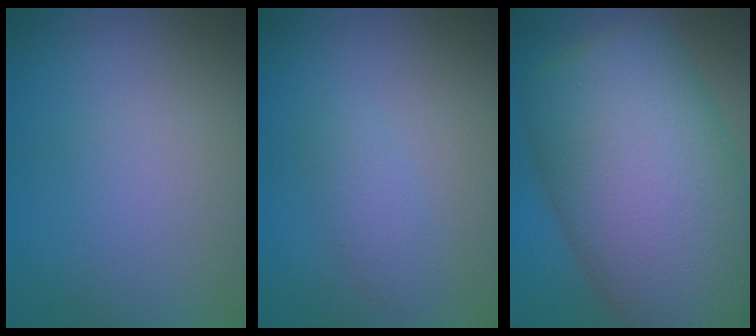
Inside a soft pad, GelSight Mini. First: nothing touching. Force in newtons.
{"total": 1.5, "press": 1.5, "slide": 0.1}
{"total": 16.9, "press": 16.9, "slide": 0.7}